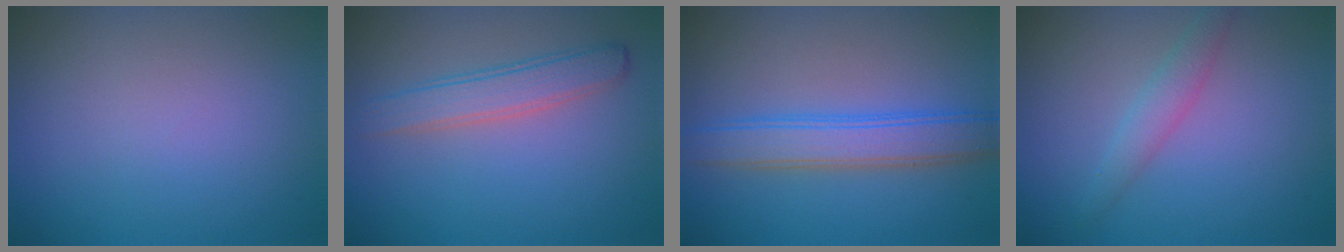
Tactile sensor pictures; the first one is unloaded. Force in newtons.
{"total": 3.0, "press": 3.0, "slide": 0.1}
{"total": 4.5, "press": 4.5, "slide": 0.2}
{"total": 1.9, "press": 1.9, "slide": 0.1}